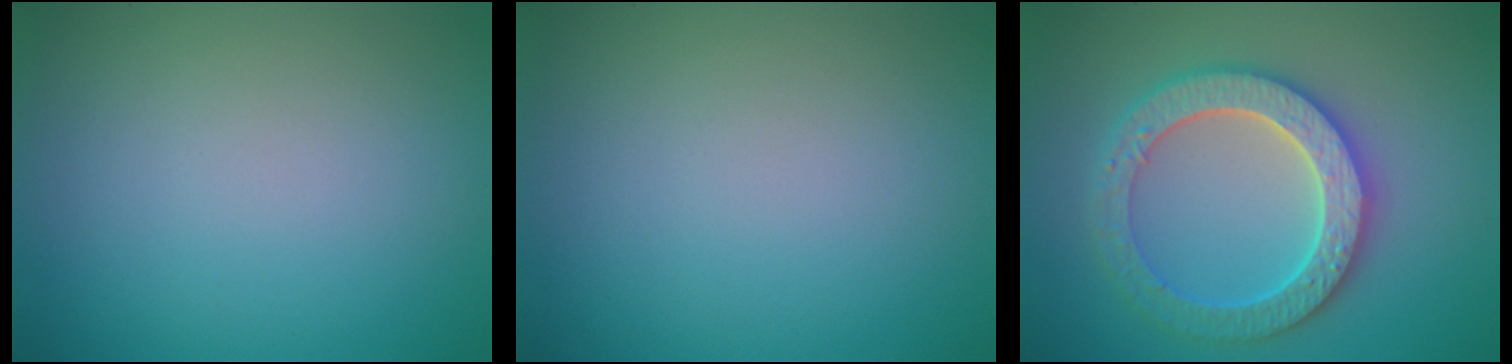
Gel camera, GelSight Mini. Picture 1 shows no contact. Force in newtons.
{"total": 0.0}
{"total": 6.1, "press": 6.0, "slide": 1.3}